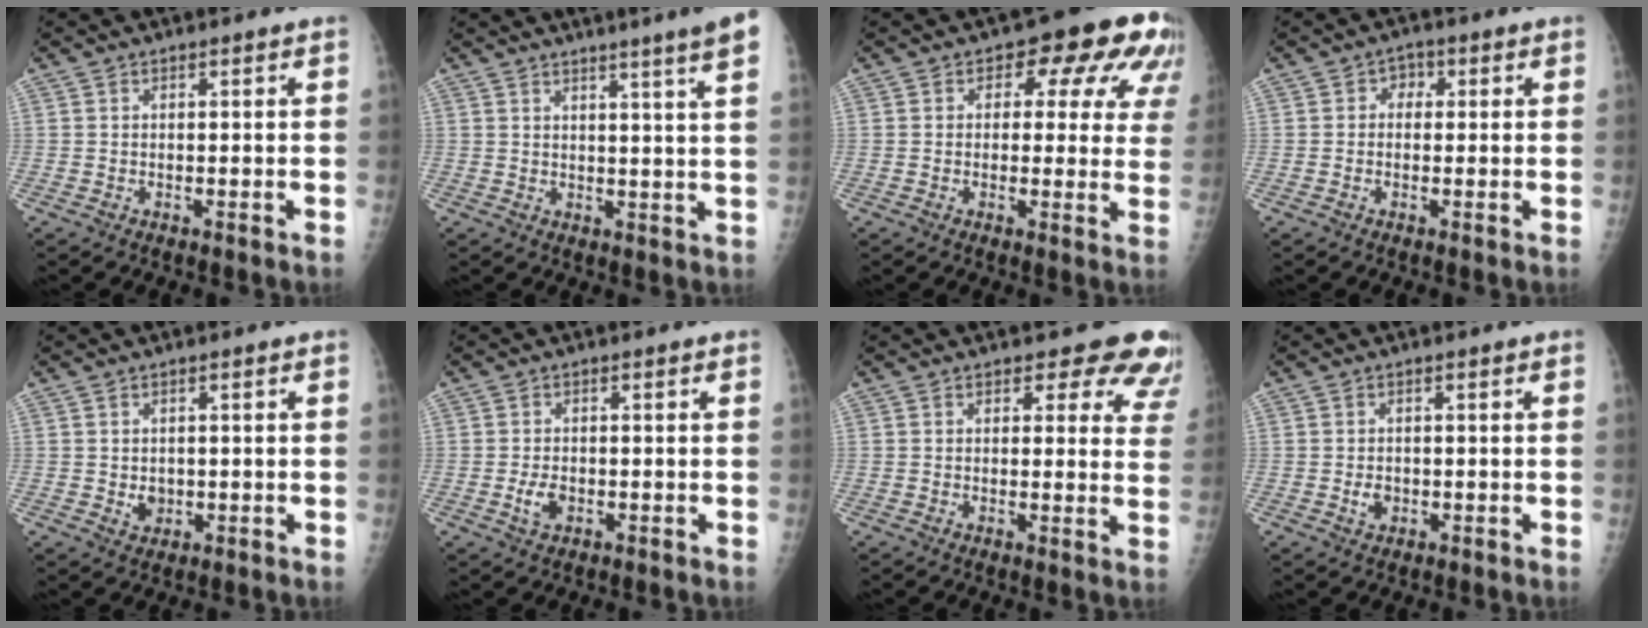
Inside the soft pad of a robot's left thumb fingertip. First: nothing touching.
{"total": 11.0, "force": [7.5, -0.6, 8.1], "torque": [-0.103, -0.020, 0.073]}
{"total": 12.5, "force": [5.5, 7.0, 8.8], "torque": [-0.043, -0.009, 0.050]}
{"total": 2.5, "force": [0.3, 2.2, 1.3], "torque": [0.005, 0.008, -0.007]}
{"total": 2.7, "force": [-0.2, 2.2, 1.5], "torque": [-0.010, 0.000, 0.003]}
{"total": 3.2, "force": [-0.9, 2.0, 2.3], "torque": [-0.042, 0.002, -0.016]}
{"total": 10.2, "force": [8.1, 4.9, 3.9], "torque": [0.014, -0.036, 0.063]}
{"total": 2.2, "force": [-0.5, 1.7, 1.3], "torque": [-0.014, 0.002, -0.007]}